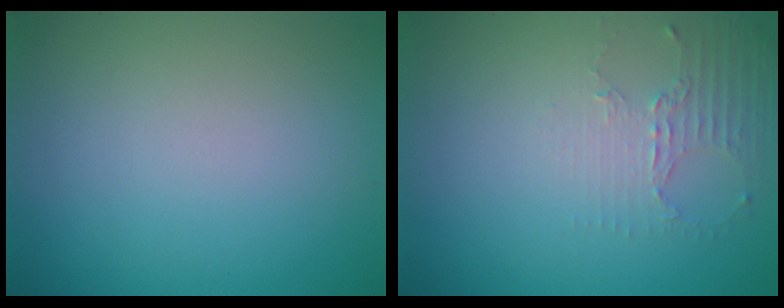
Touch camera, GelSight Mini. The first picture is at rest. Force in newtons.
{"total": 2.3, "press": 1.6, "slide": 1.6}